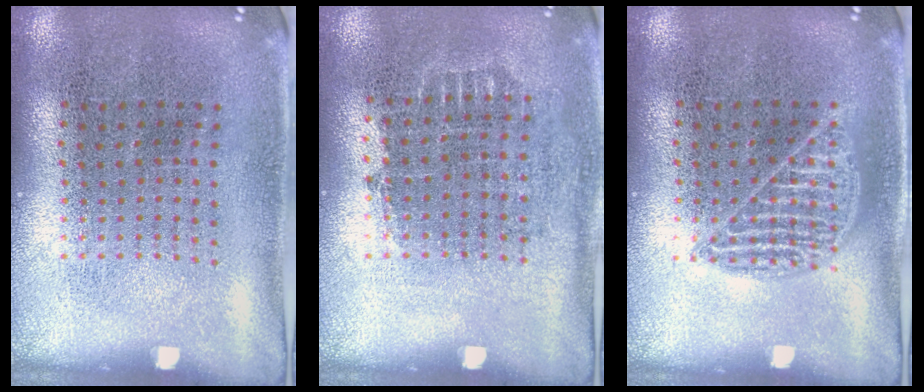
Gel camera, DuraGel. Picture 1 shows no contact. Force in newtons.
{"total": 0.7, "press": 0.6, "slide": 0.3}
{"total": 0.9, "press": 0.9, "slide": 0.1}